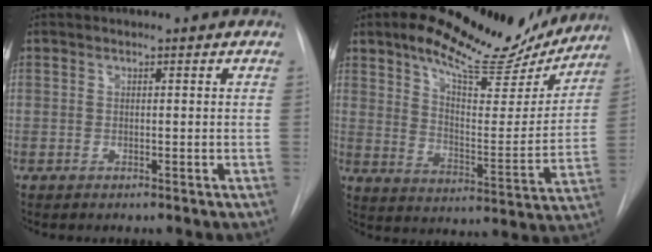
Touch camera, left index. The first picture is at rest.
{"total": 19.1, "force": [15.4, 5.9, 9.6], "torque": [-0.142, -0.014, 0.220]}